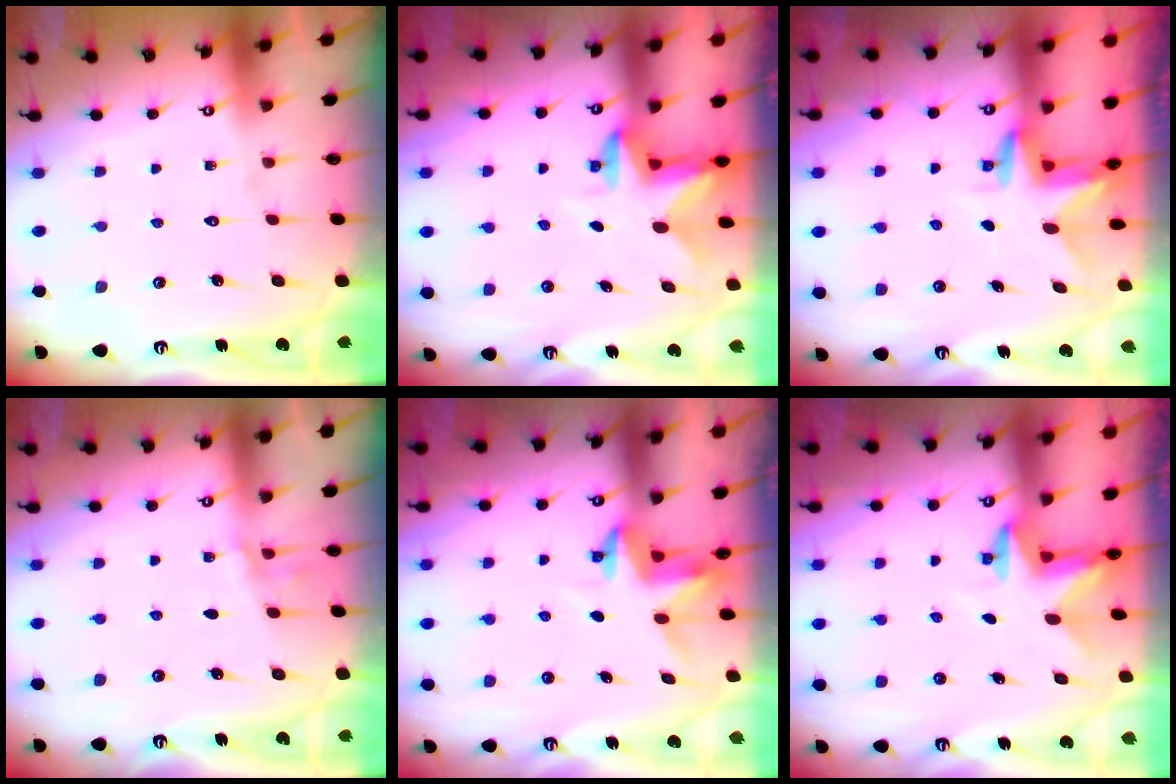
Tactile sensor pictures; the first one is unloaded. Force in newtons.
{"total": 2.6, "press": 2.5, "slide": 0.5}
{"total": 3.2, "press": 3.2, "slide": 0.2}
{"total": 3.0, "press": 3.0, "slide": 0.4}
{"total": 3.9, "press": 3.9, "slide": 0.3}
{"total": 2.4, "press": 2.3, "slide": 0.4}